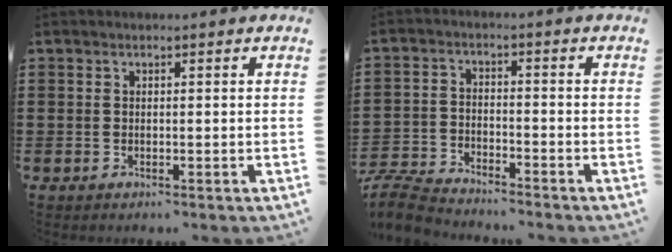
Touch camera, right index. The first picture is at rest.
{"total": 5.4, "force": [-5.3, 0.5, 0.8], "torque": [-0.035, 0.002, -0.110]}